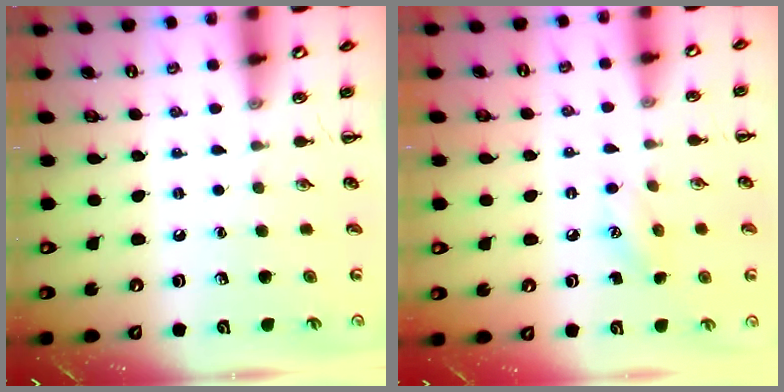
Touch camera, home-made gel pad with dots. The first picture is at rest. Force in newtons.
{"total": 6.7, "press": 6.4, "slide": 1.8}